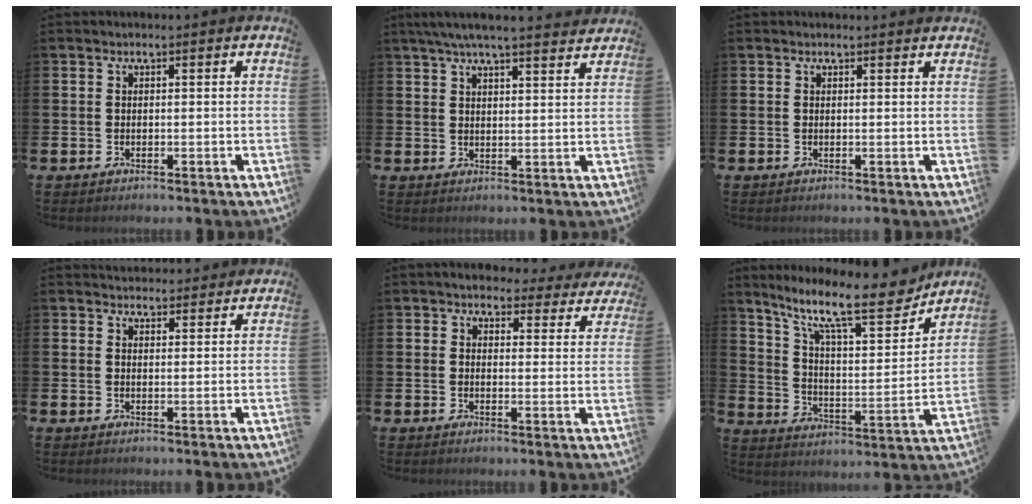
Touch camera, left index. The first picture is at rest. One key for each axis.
{"total": 5.9, "fx": 5.5, "fy": 0.2, "fz": 2.3, "tx": -0.057, "ty": -0.016, "tz": 0.099}
{"total": 0.6, "fx": 0.5, "fy": 0.0, "fz": 0.1, "tx": 0.005, "ty": -0.003, "tz": 0.009}
{"total": 3.1, "fx": 3.0, "fy": 0.9, "fz": -0.2, "tx": 0.005, "ty": -0.014, "tz": 0.054}
{"total": 4.1, "fx": 3.8, "fy": 1.7, "fz": 0.4, "tx": -0.015, "ty": -0.021, "tz": 0.065}
{"total": 14.8, "fx": 11.5, "fy": 3.5, "fz": 8.5, "tx": -0.168, "ty": -0.067, "tz": 0.192}